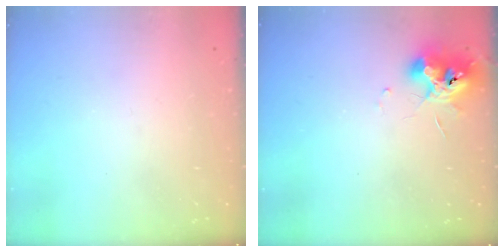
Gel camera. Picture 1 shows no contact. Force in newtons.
{"total": 10.9, "press": 10.9, "slide": 0.8}